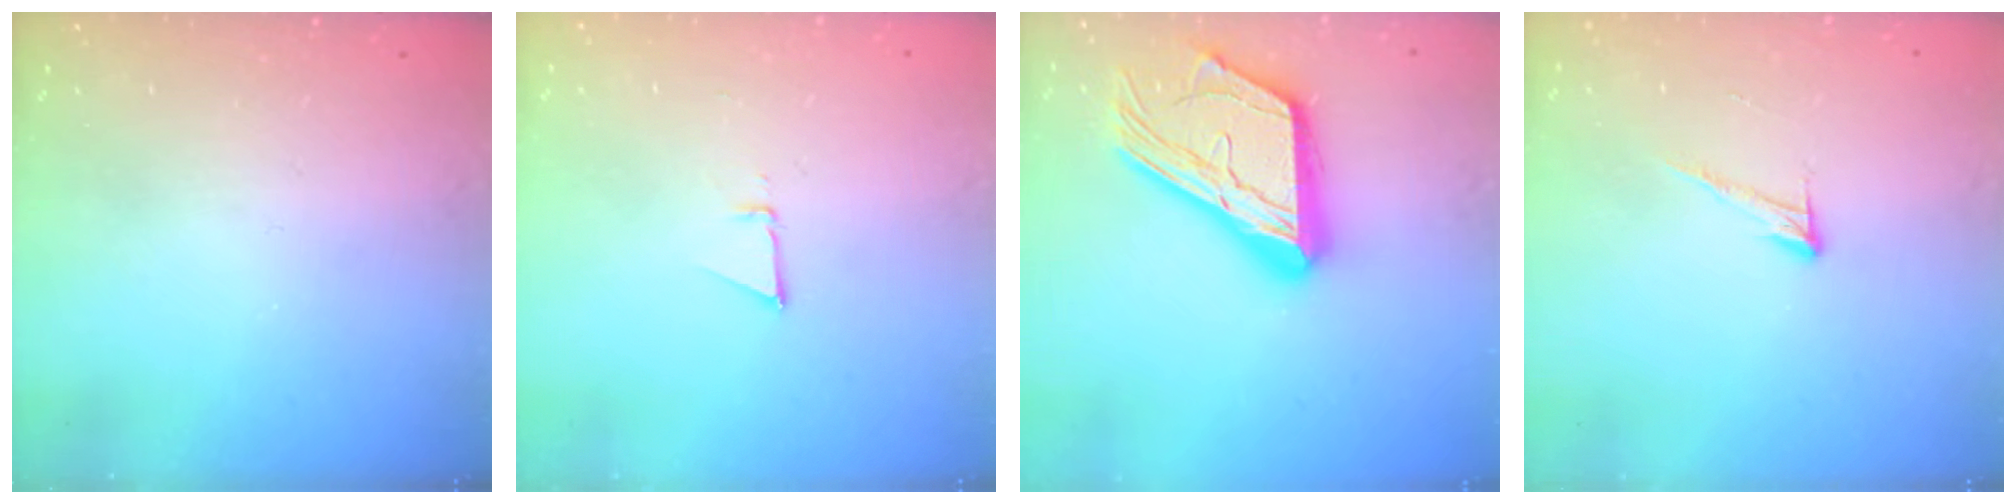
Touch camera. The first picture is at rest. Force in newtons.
{"total": 3.0, "press": 2.9, "slide": 0.8}
{"total": 23.5, "press": 23.4, "slide": 2.1}
{"total": 6.6, "press": 6.6, "slide": 0.3}